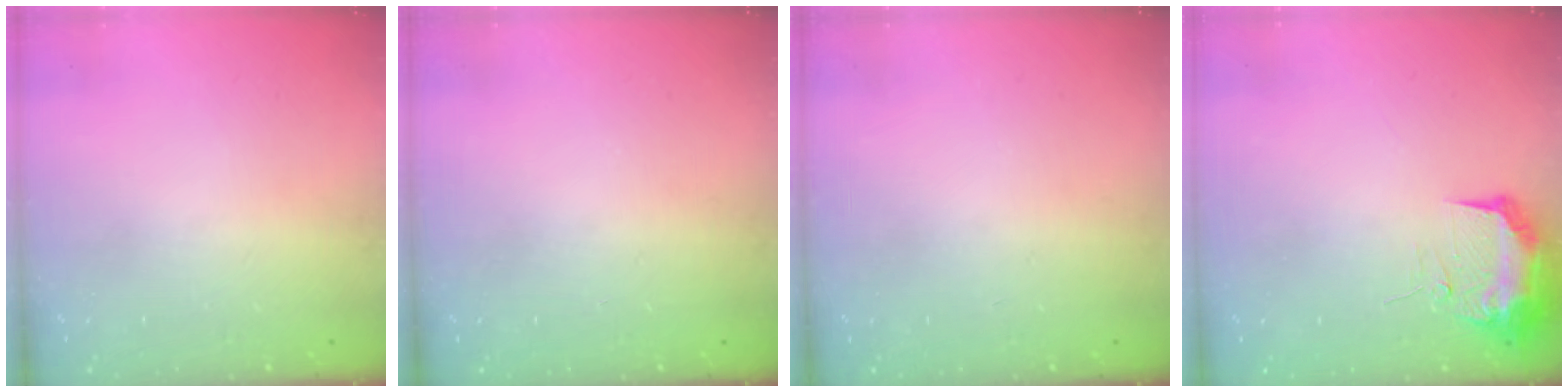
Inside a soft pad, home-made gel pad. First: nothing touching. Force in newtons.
{"total": 0.0}
{"total": 0.0}
{"total": 10.1, "press": 10.1, "slide": 0.3}